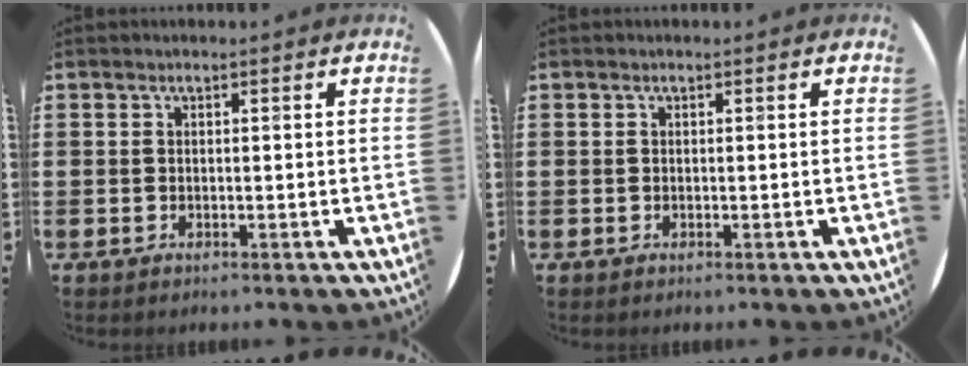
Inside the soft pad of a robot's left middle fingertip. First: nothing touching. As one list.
[{"total": 0.0}]